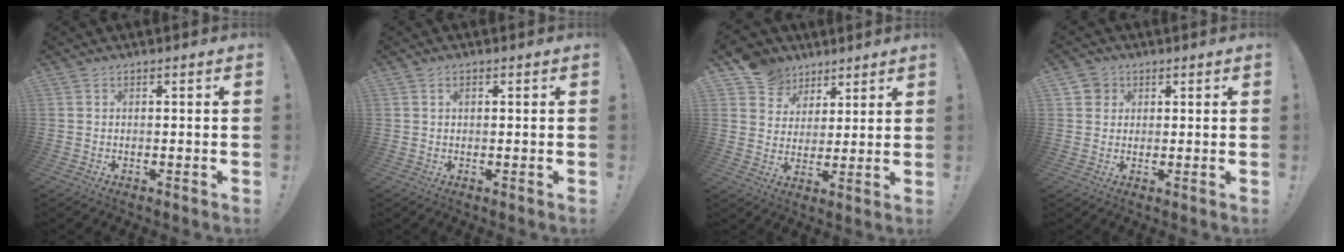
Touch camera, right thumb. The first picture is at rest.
{"total": 1.6, "force": [0.3, 1.1, 1.1], "torque": [-0.024, 0.006, 0.004]}
{"total": 10.3, "force": [6.4, 7.9, 1.7], "torque": [-0.035, -0.039, 0.129]}
{"total": 4.0, "force": [1.7, 3.5, 0.7], "torque": [-0.012, -0.001, 0.033]}